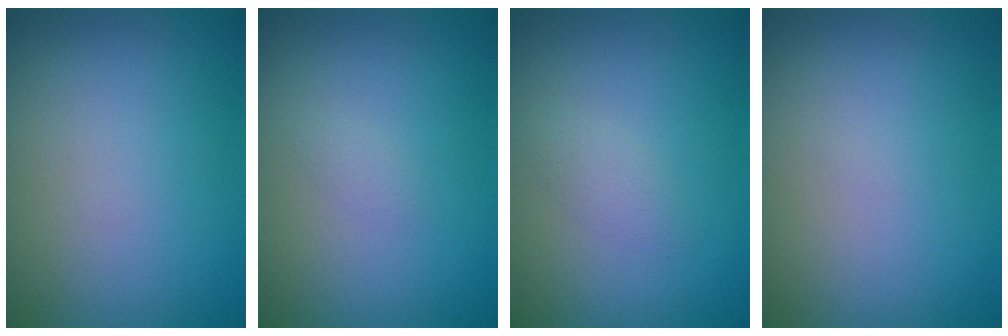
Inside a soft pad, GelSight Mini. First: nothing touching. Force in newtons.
{"total": 0.6, "press": 0.6, "slide": 0.0}
{"total": 1.2, "press": 1.2, "slide": 0.1}
{"total": 0.0}